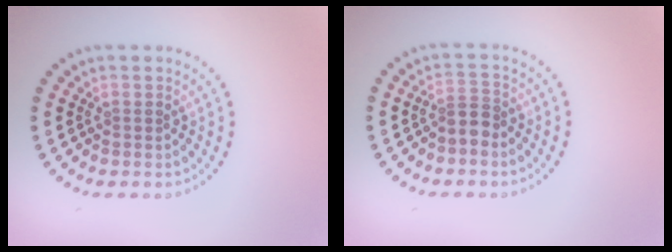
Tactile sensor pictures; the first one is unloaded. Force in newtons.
{"total": 1.8, "press": 1.3, "slide": 1.2}